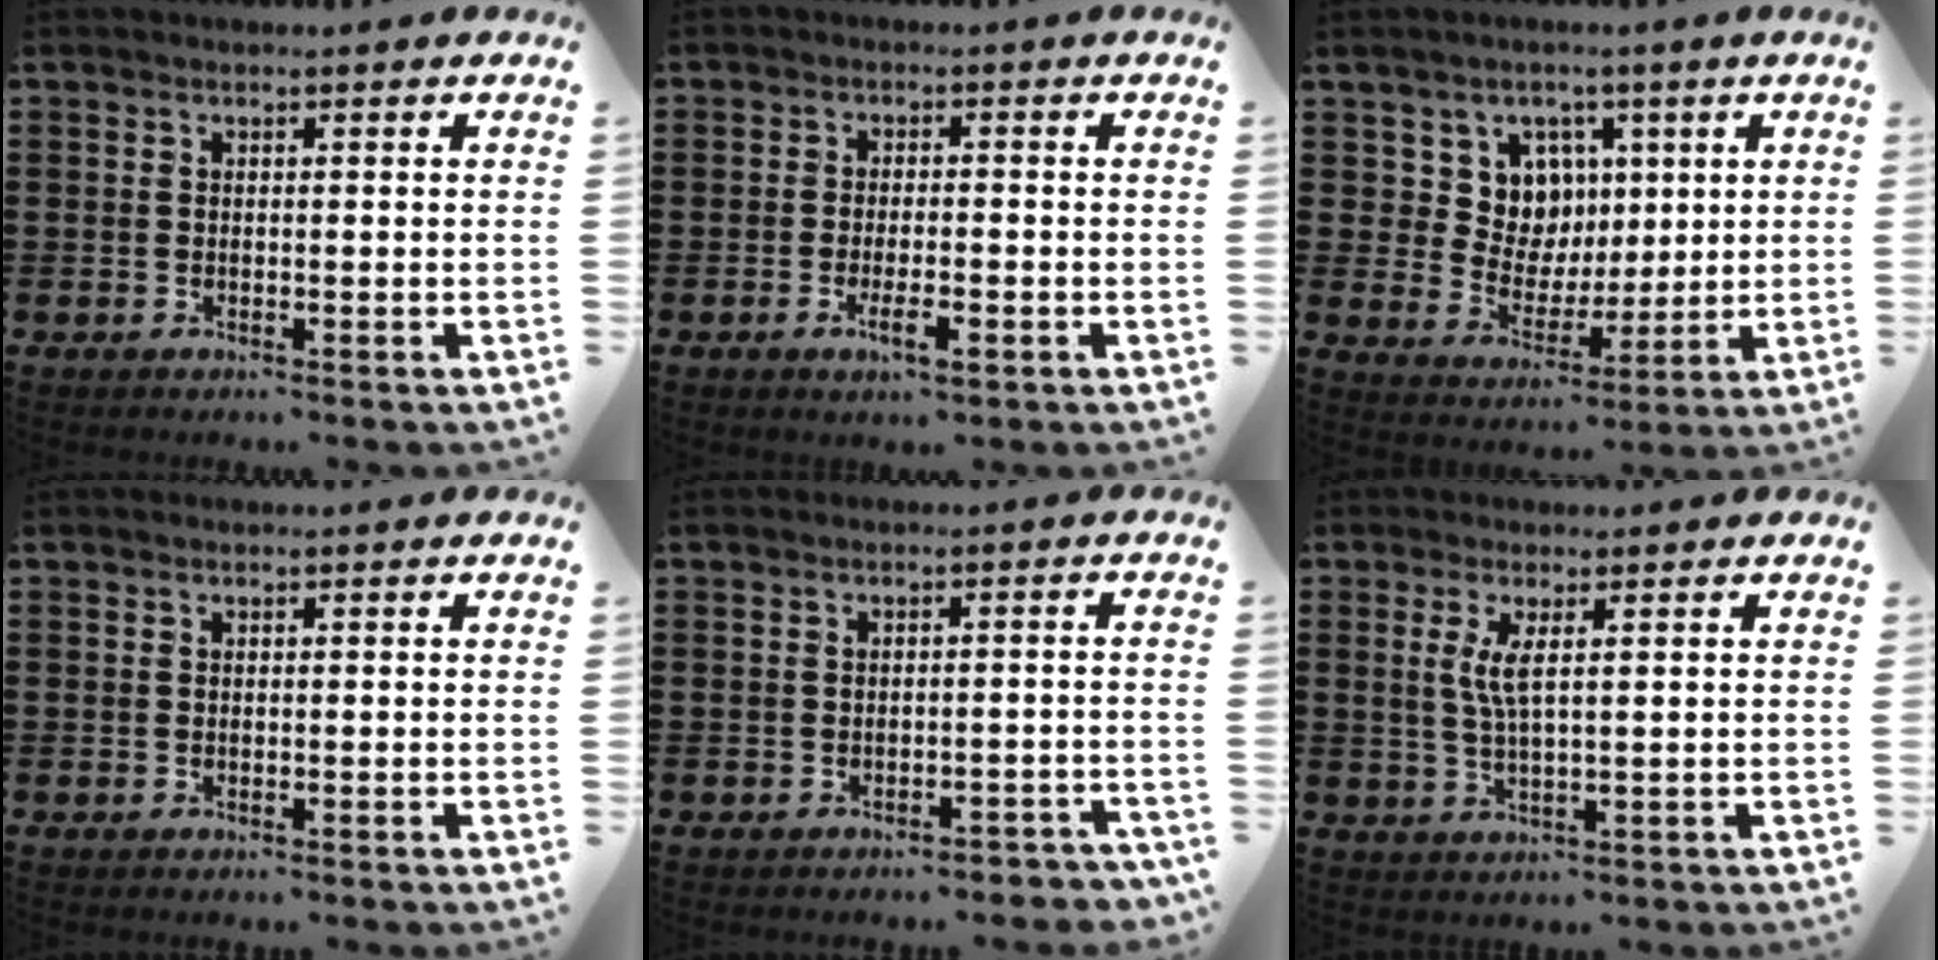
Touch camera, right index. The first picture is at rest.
{"total": 4.3, "force": [-2.0, 1.2, 3.6], "torque": [-0.070, -0.003, -0.039]}
{"total": 7.8, "force": [2.9, 7.0, 1.9], "torque": [-0.062, -0.004, 0.055]}
{"total": 0.0}
{"total": 1.8, "force": [-1.8, 0.3, 0.3], "torque": [-0.011, -0.001, -0.036]}
{"total": 3.6, "force": [1.0, 0.4, 3.4], "torque": [-0.072, -0.001, 0.016]}